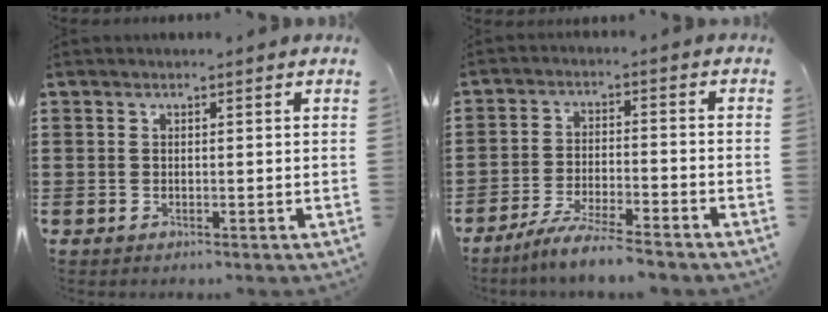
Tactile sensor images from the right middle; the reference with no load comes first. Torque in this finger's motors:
{"motor_torque": [1.11, -1.02, 0.36, 0.06]}